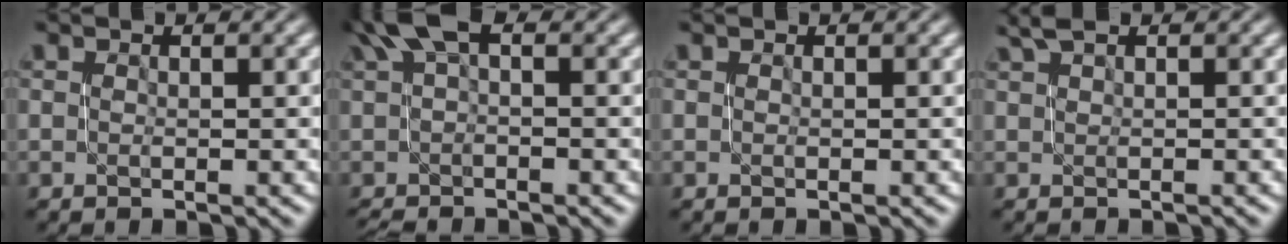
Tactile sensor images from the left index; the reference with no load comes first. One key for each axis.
{"total": 3.4, "fx": 1.2, "fy": 1.0, "fz": 3.0, "tx": -0.060, "ty": 0.007, "tz": 0.017}
{"total": 0.0}
{"total": 1.6, "fx": 1.4, "fy": 0.2, "fz": 0.7, "tx": -0.009, "ty": 0.004, "tz": 0.026}